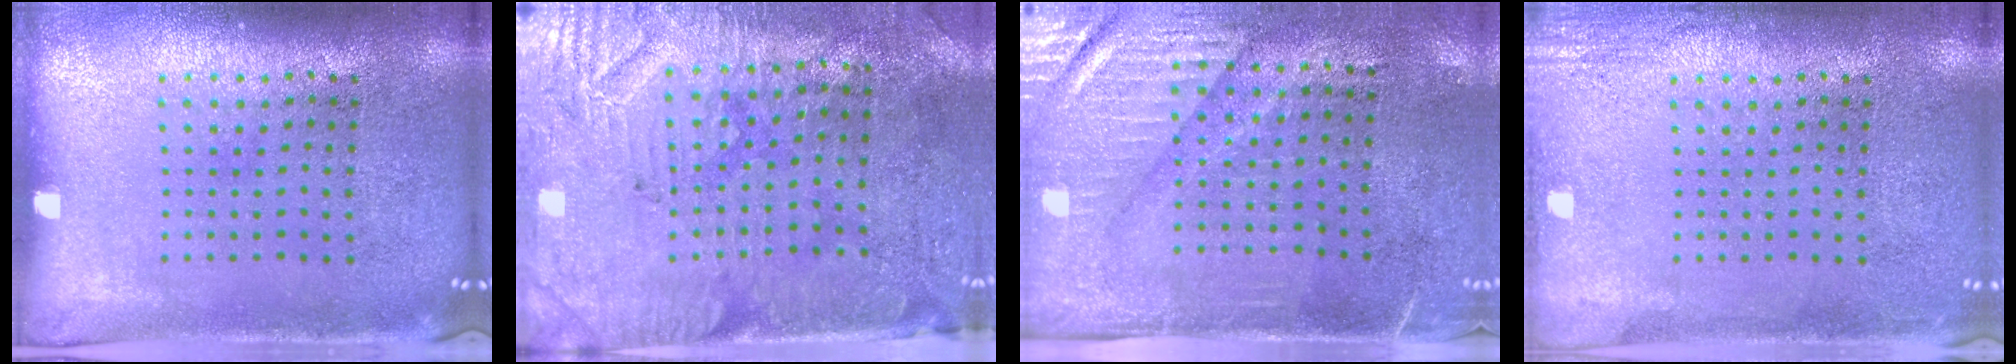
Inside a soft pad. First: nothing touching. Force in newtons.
{"total": 3.1, "press": 2.7, "slide": 1.5}
{"total": 3.1, "press": 2.6, "slide": 1.6}
{"total": 1.8, "press": 1.8, "slide": 0.2}